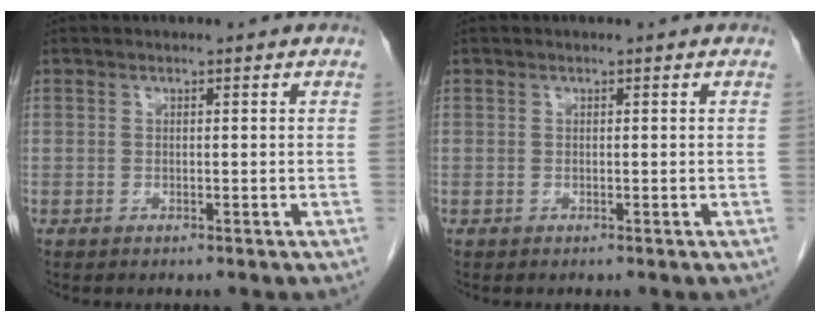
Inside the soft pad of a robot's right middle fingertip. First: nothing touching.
{"total": 0.0}